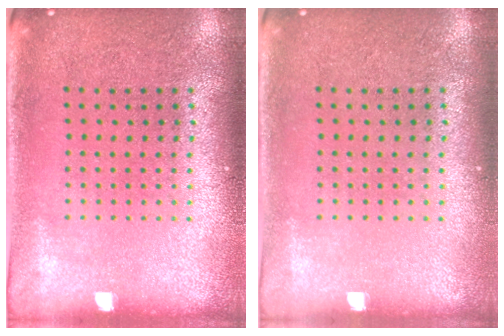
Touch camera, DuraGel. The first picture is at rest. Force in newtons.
{"total": 0.0}